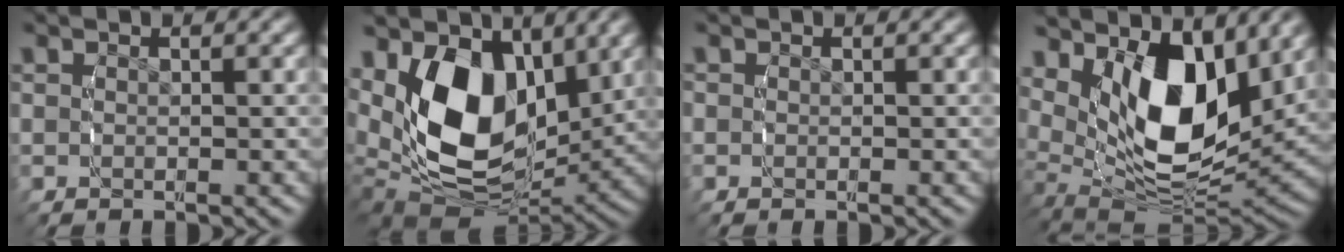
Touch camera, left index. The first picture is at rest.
{"total": 13.0, "force": [0.4, 9.4, 8.9], "torque": [-0.202, -0.049, 0.023]}
{"total": 0.8, "force": [-0.1, 0.7, 0.2], "torque": [-0.005, 0.000, -0.004]}
{"total": 13.5, "force": [2.8, 8.5, 10.0], "torque": [-0.196, -0.030, 0.053]}